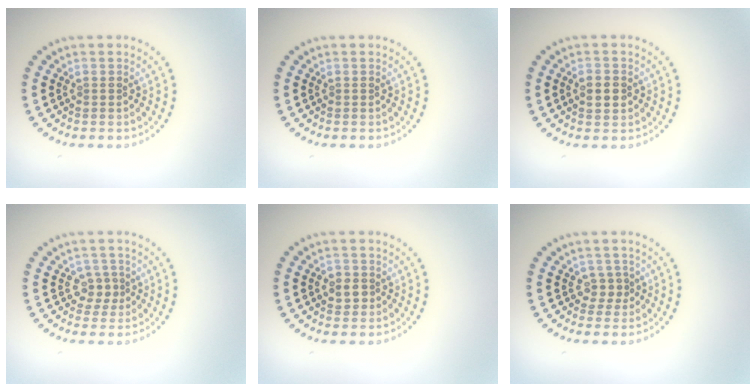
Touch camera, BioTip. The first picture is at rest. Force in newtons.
{"total": 0.0}
{"total": 2.3, "press": 2.3, "slide": 0.1}
{"total": 1.7, "press": 1.3, "slide": 1.1}
{"total": 1.5, "press": 1.4, "slide": 0.5}
{"total": 1.4, "press": 1.1, "slide": 0.9}